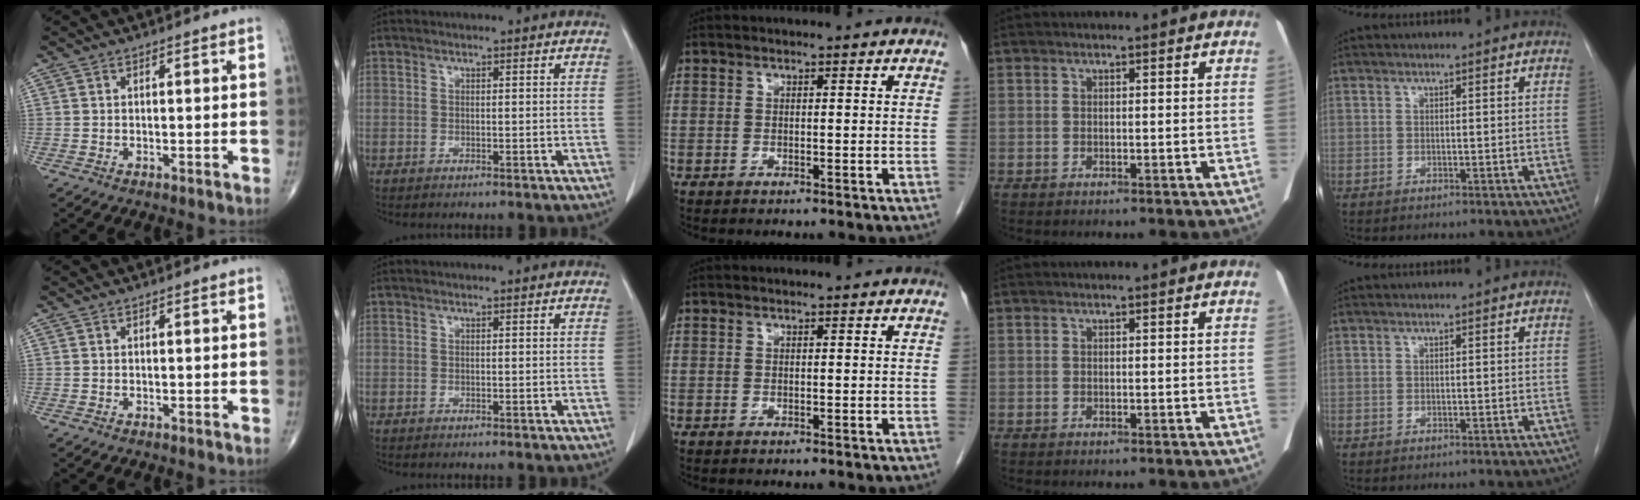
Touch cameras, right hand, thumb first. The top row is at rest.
{}